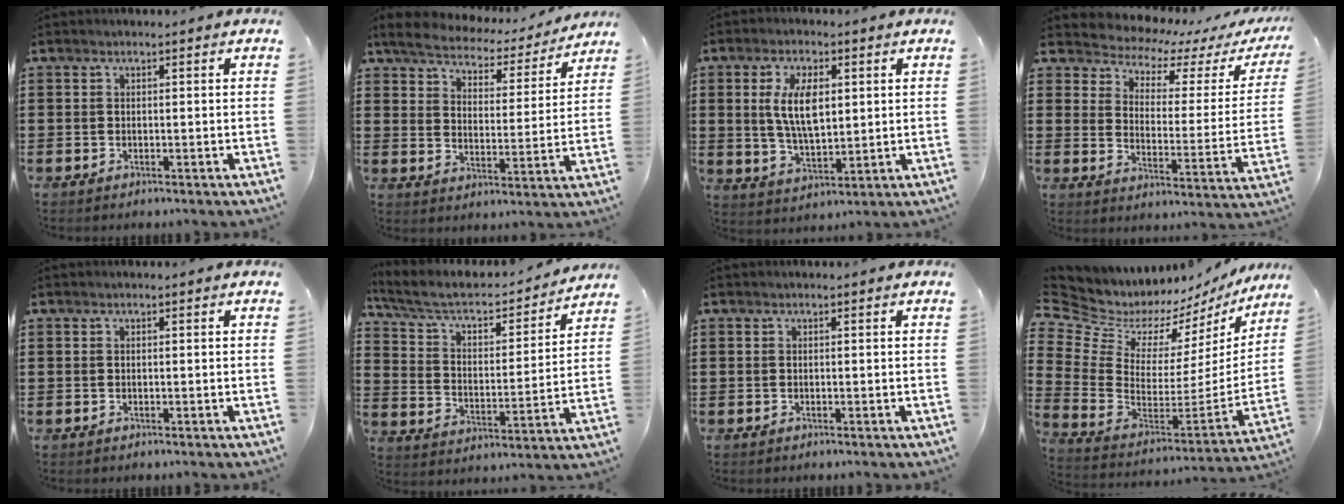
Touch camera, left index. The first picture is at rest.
{"total": 4.4, "force": [4.2, 1.0, 0.9], "torque": [-0.045, -0.026, 0.066]}
{"total": 8.3, "force": [2.3, 3.7, 7.1], "torque": [-0.142, 0.004, 0.036]}
{"total": 4.3, "force": [4.1, 1.0, 0.5], "torque": [-0.042, -0.040, 0.065]}
{"total": 0.0}
{"total": 5.7, "force": [4.7, 2.0, 2.6], "torque": [-0.075, -0.035, 0.075]}
{"total": 0.0}
{"total": 5.8, "force": [4.7, 3.2, 0.7], "torque": [-0.064, -0.059, 0.081]}